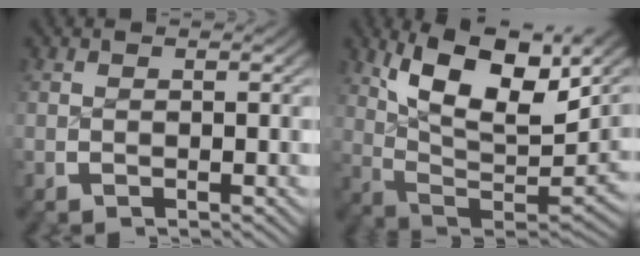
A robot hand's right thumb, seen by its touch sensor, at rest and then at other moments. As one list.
[{"total": 17.1, "force": [3.8, 10.1, 13.3], "torque": [-0.226, -0.022, 0.063]}]